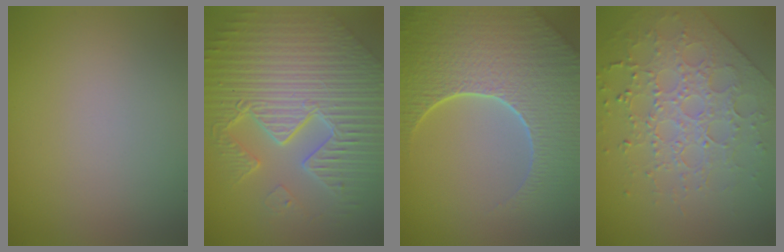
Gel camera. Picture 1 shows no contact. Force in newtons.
{"total": 11.3, "press": 7.2, "slide": 8.7}
{"total": 9.4, "press": 6.6, "slide": 6.6}
{"total": 4.0, "press": 4.0, "slide": 0.1}